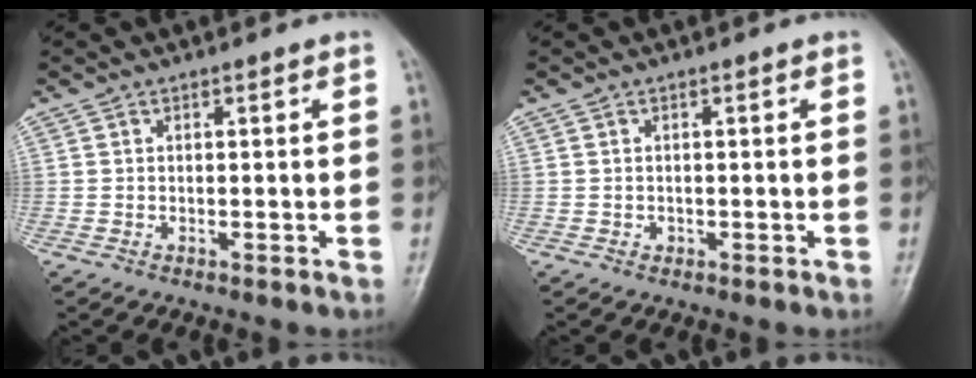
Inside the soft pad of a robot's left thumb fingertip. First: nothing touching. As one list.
[{"total": 0.6, "force": [-0.1, 0.5, 0.2], "torque": [0.000, 0.002, -0.002]}]